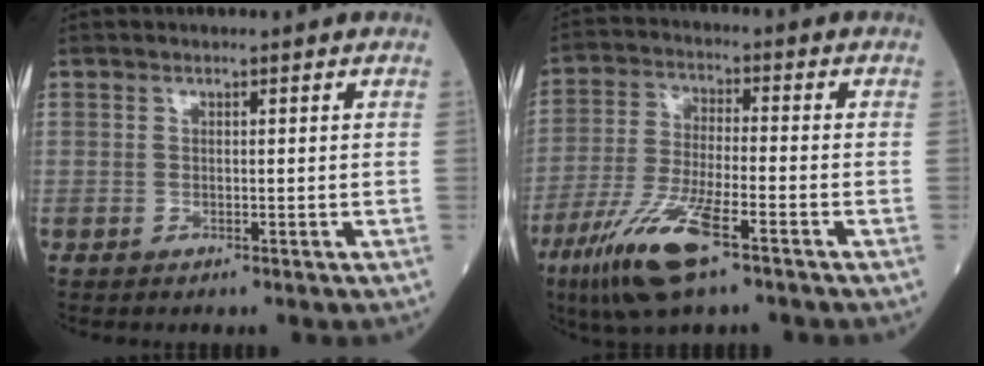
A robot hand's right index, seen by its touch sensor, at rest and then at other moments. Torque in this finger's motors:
{"motor_torque": [1.22, -0.92, 0.23, 0.09]}